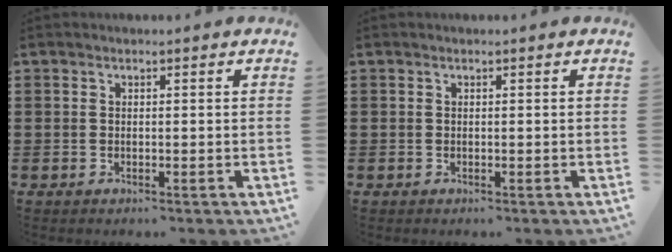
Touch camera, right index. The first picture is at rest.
{"total": 0.0}